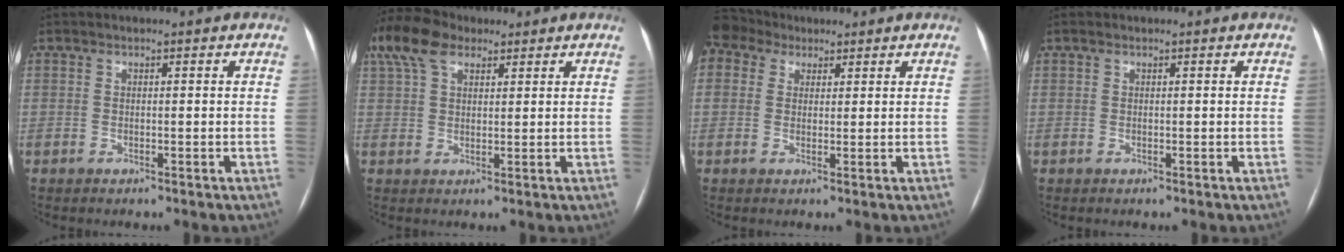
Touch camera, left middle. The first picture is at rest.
{"total": 9.7, "force": [6.2, 4.8, 5.7], "torque": [-0.135, 0.047, 0.120]}
{"total": 4.4, "force": [3.4, 2.7, 0.5], "torque": [-0.026, 0.028, 0.075]}
{"total": 0.0}